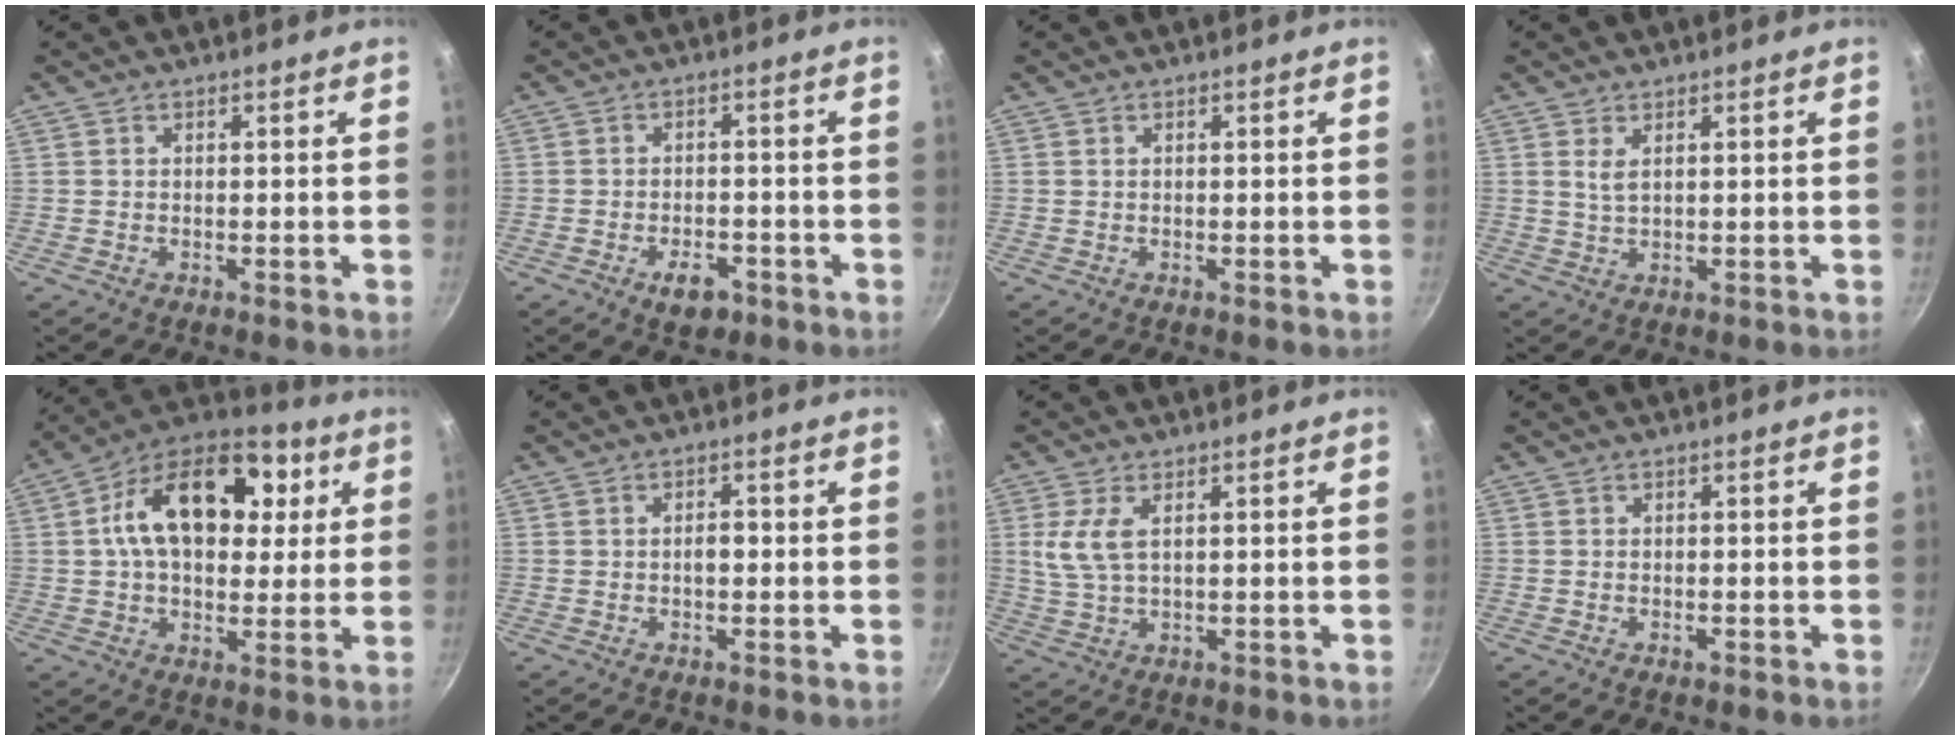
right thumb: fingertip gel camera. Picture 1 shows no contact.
{"total": 5.1, "force": [-2.8, 2.8, 3.2], "torque": [-0.039, 0.014, -0.041]}
{"total": 0.0}
{"total": 2.1, "force": [0.9, 0.8, 1.6], "torque": [-0.033, -0.004, 0.026]}
{"total": 20.7, "force": [4.7, 12.9, 15.6], "torque": [-0.219, 0.018, 0.063]}
{"total": 2.0, "force": [-0.2, 1.2, 1.6], "torque": [-0.018, 0.005, -0.006]}
{"total": 5.5, "force": [1.5, 2.5, 4.6], "torque": [-0.112, 0.000, 0.037]}
{"total": 0.7, "force": [-0.3, 0.4, 0.5], "torque": [-0.010, 0.004, -0.004]}